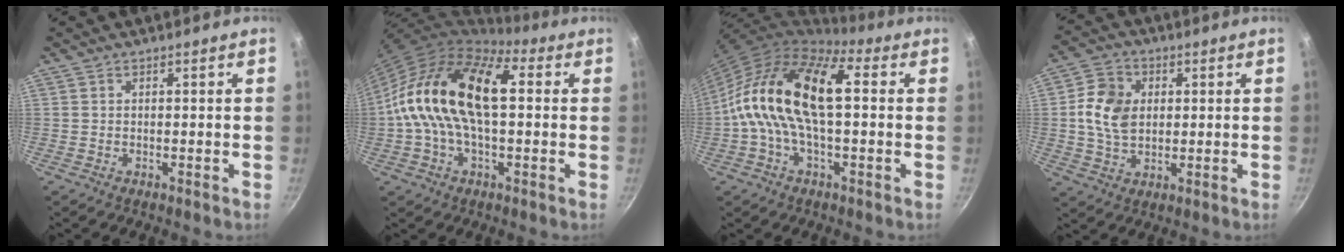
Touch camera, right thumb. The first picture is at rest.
{"total": 19.6, "force": [2.2, 10.8, 16.2], "torque": [-0.275, 0.028, 0.020]}
{"total": 18.1, "force": [1.7, 9.0, 15.6], "torque": [-0.274, 0.028, 0.009]}
{"total": 9.6, "force": [1.2, 7.1, 6.3], "torque": [-0.098, 0.004, 0.016]}